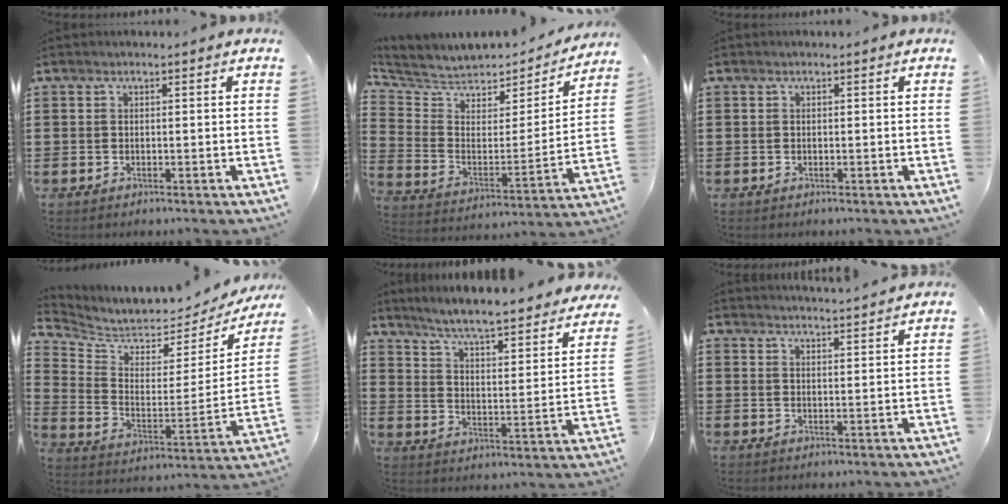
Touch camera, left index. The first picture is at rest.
{"total": 5.7, "force": [5.1, 2.2, 1.2], "torque": [-0.058, -0.038, 0.084]}
{"total": 0.0}
{"total": 4.4, "force": [4.3, 0.8, 0.4], "torque": [-0.040, -0.052, 0.069]}
{"total": 5.4, "force": [4.9, -0.7, 2.0], "torque": [-0.062, -0.047, 0.075]}
{"total": 2.4, "force": [2.4, -0.4, 0.1], "torque": [-0.008, -0.011, 0.044]}